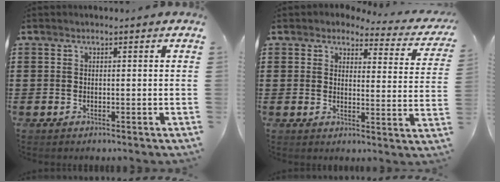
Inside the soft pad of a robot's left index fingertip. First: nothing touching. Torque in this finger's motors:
{"motor_torque": [1.36, -0.78, 0.20, 0.00]}